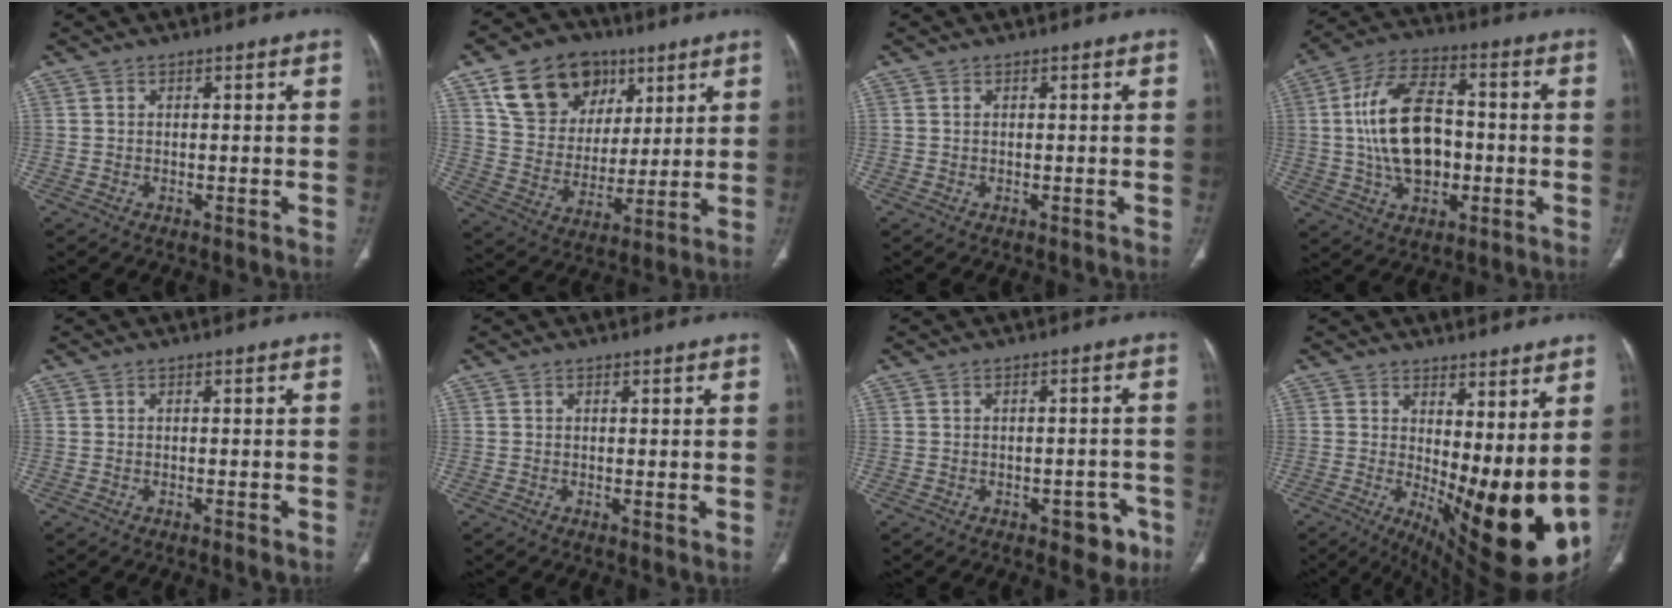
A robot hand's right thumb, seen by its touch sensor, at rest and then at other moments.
{"total": 17.4, "force": [8.9, 12.8, 7.7], "torque": [-0.104, -0.017, 0.164]}
{"total": 0.0}
{"total": 16.4, "force": [-0.6, 9.8, 13.2], "torque": [-0.234, 0.026, -0.008]}
{"total": 1.1, "force": [-0.5, 0.2, 0.9], "torque": [-0.019, -0.004, -0.005]}
{"total": 0.8, "force": [0.1, 0.2, 0.8], "torque": [-0.021, -0.005, 0.002]}
{"total": 5.3, "force": [-2.7, 2.9, 3.5], "torque": [-0.019, 0.016, -0.028]}
{"total": 19.8, "force": [1.6, 7.4, 18.3], "torque": [-0.242, -0.042, 0.042]}